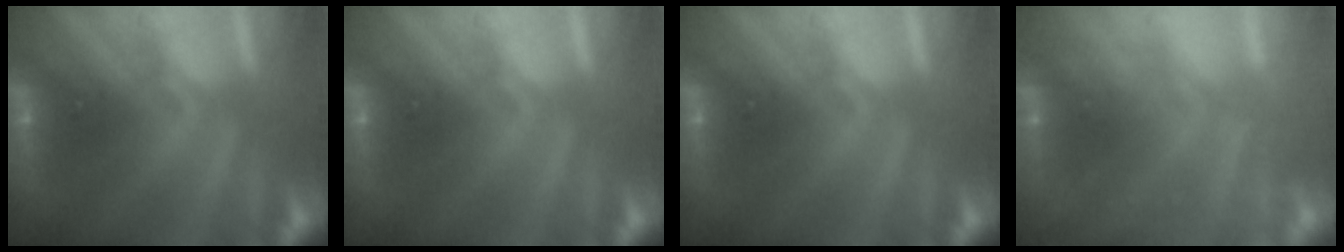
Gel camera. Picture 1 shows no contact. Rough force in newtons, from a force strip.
{"total": 0.0}
{"total": 0.0}
{"total": 6.1}